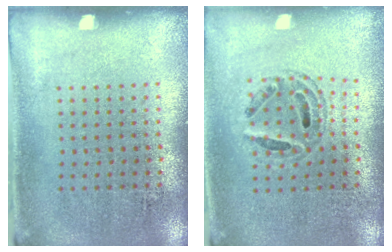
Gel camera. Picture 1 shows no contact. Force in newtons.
{"total": 0.8, "press": 0.8, "slide": 0.1}